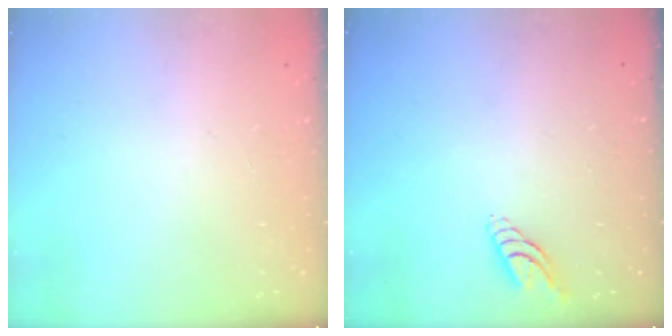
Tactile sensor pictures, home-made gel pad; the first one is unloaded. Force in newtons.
{"total": 6.0, "press": 5.9, "slide": 0.9}